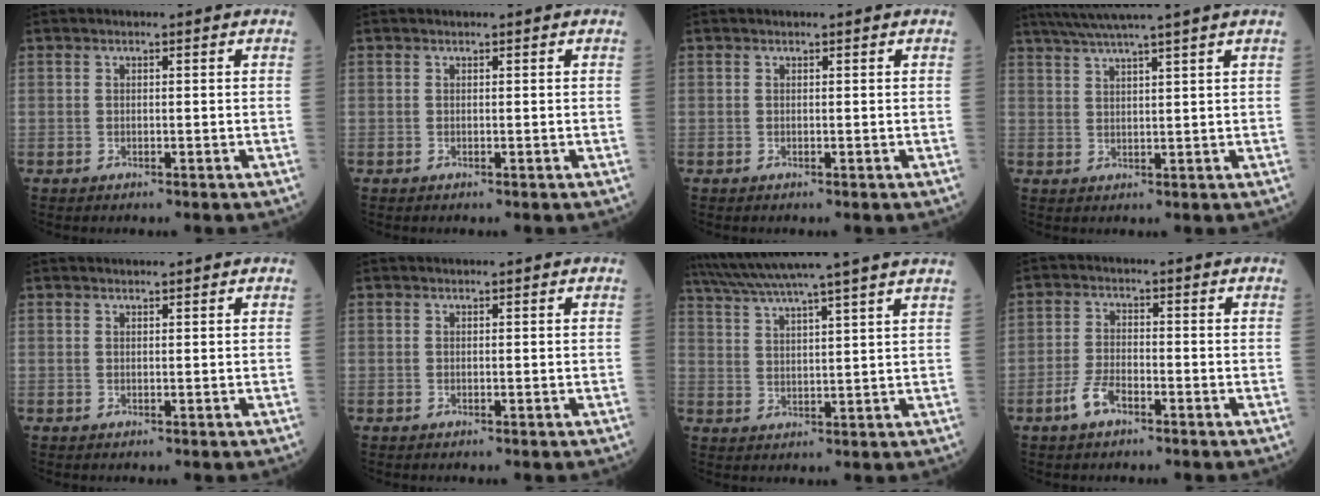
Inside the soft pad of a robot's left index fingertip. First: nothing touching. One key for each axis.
{"total": 0.0}
{"total": 0.0}
{"total": 8.4, "fx": 6.9, "fy": -2.0, "fz": 4.3, "tx": -0.070, "ty": 0.020, "tz": 0.105}
{"total": 1.5, "fx": 1.4, "fy": 0.0, "fz": 0.5, "tx": -0.007, "ty": 0.014, "tz": 0.023}
{"total": 0.0}
{"total": 15.2, "fx": 13.2, "fy": -2.1, "fz": 7.2, "tx": -0.129, "ty": 0.005, "tz": 0.188}
{"total": 3.8, "fx": -2.4, "fy": 1.5, "fz": 2.5, "tx": -0.061, "ty": 0.002, "tz": -0.051}